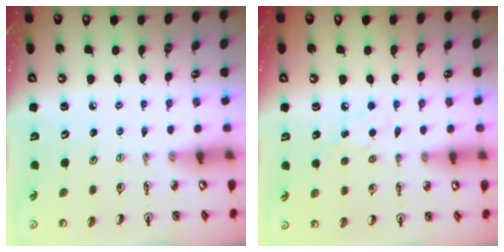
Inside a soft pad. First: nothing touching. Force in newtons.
{"total": 5.3, "press": 5.2, "slide": 0.8}